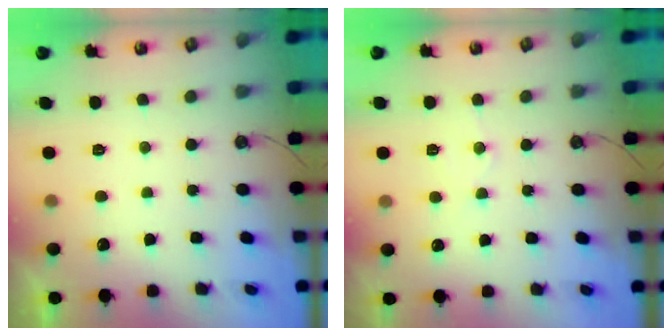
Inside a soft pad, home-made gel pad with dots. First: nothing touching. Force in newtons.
{"total": 6.5, "press": 6.5, "slide": 0.8}